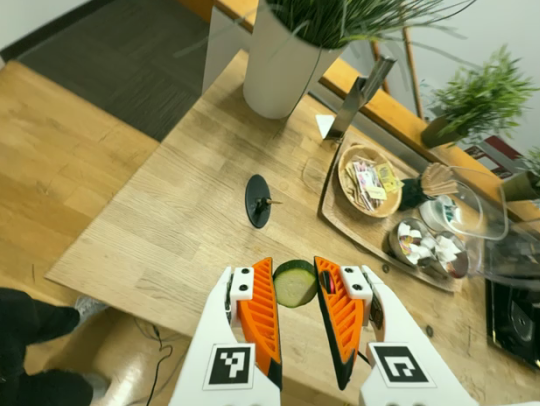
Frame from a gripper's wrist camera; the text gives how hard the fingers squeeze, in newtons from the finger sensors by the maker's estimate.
{"total": 9.6, "left": 10.2, "right": 9.0}